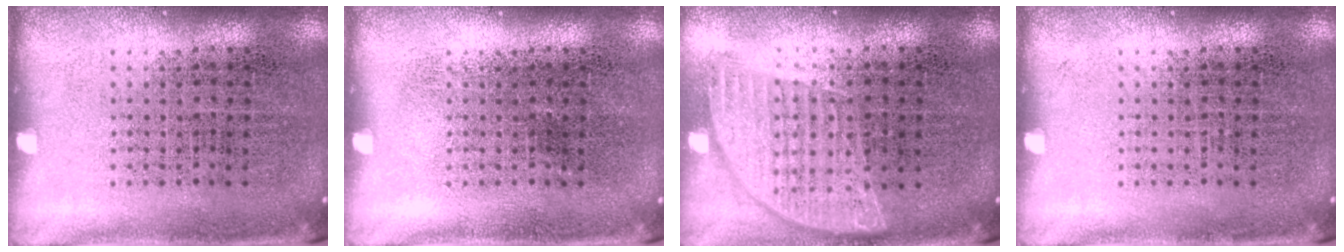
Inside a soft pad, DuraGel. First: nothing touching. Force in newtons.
{"total": 0.0}
{"total": 0.9, "press": 0.9, "slide": 0.2}
{"total": 0.0}